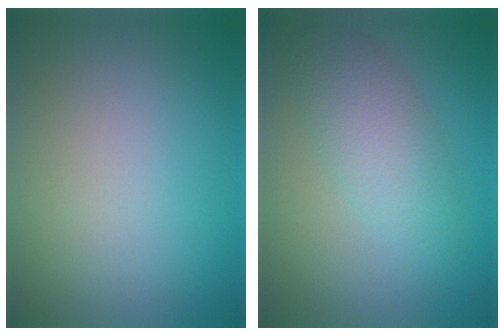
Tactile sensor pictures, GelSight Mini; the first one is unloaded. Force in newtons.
{"total": 3.9, "press": 3.8, "slide": 0.2}